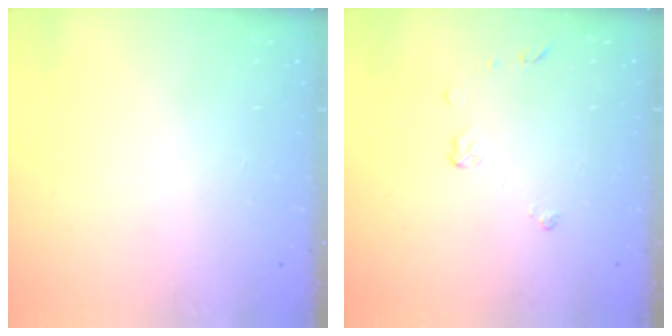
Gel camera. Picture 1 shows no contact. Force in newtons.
{"total": 4.1, "press": 4.1, "slide": 0.6}